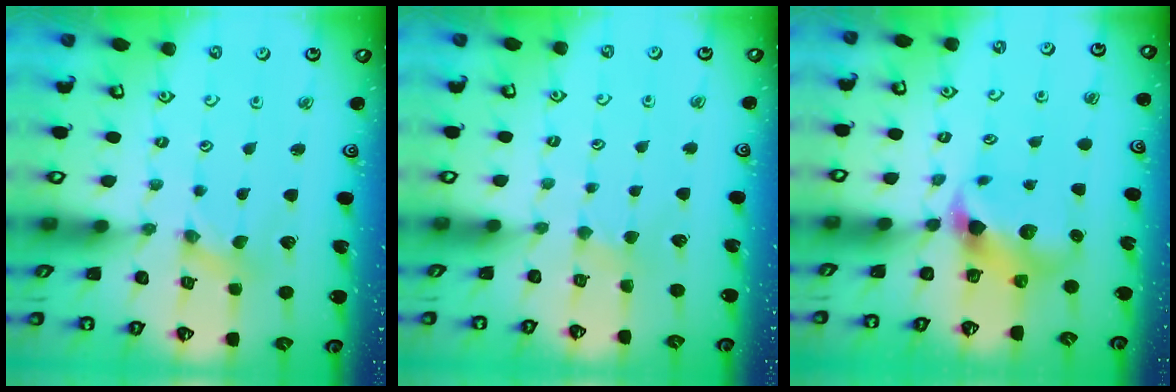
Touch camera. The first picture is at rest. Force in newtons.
{"total": 2.0, "press": 2.0, "slide": 0.3}
{"total": 7.5, "press": 7.5, "slide": 1.1}